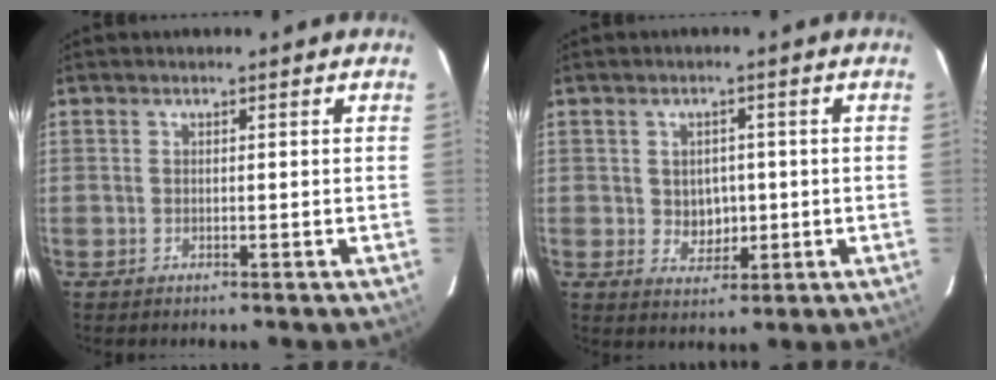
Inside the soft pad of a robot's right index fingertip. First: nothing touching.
{"total": 4.6, "force": [-0.2, 3.9, 2.5], "torque": [-0.042, 0.004, 0.006]}